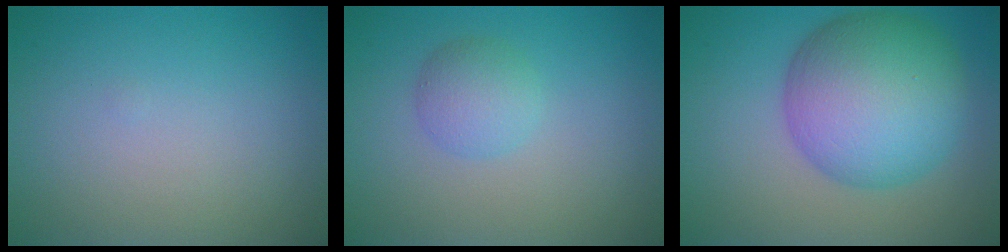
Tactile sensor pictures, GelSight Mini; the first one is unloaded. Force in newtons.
{"total": 2.5, "press": 2.5, "slide": 0.1}
{"total": 11.1, "press": 11.1, "slide": 0.2}